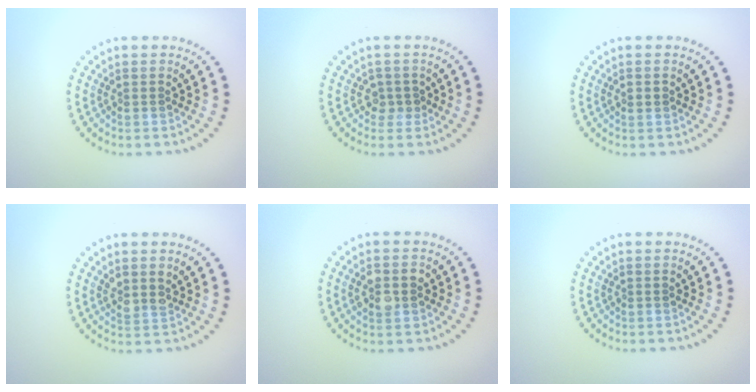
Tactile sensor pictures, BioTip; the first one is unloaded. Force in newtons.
{"total": 1.4, "press": 1.0, "slide": 1.0}
{"total": 1.1, "press": 1.1, "slide": 0.1}
{"total": 1.7, "press": 1.4, "slide": 0.9}
{"total": 2.7, "press": 2.7, "slide": 0.2}
{"total": 0.0}